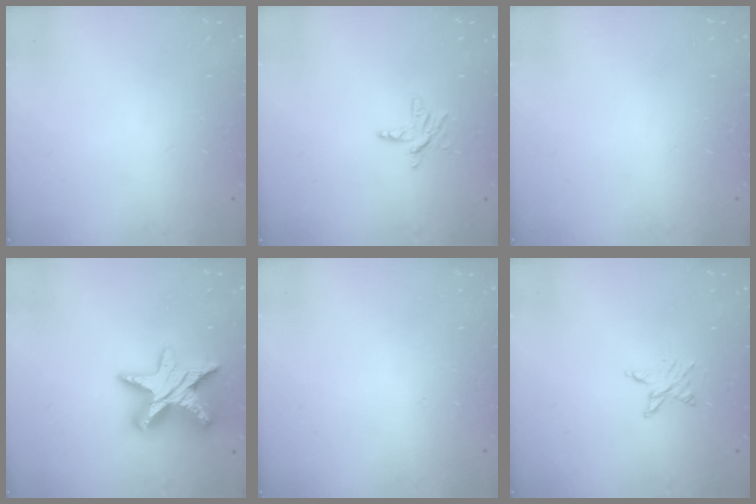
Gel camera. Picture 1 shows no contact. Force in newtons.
{"total": 5.5, "press": 5.5, "slide": 0.3}
{"total": 0.0}
{"total": 15.6, "press": 15.6, "slide": 0.9}
{"total": 0.0}
{"total": 3.9, "press": 3.9, "slide": 0.4}